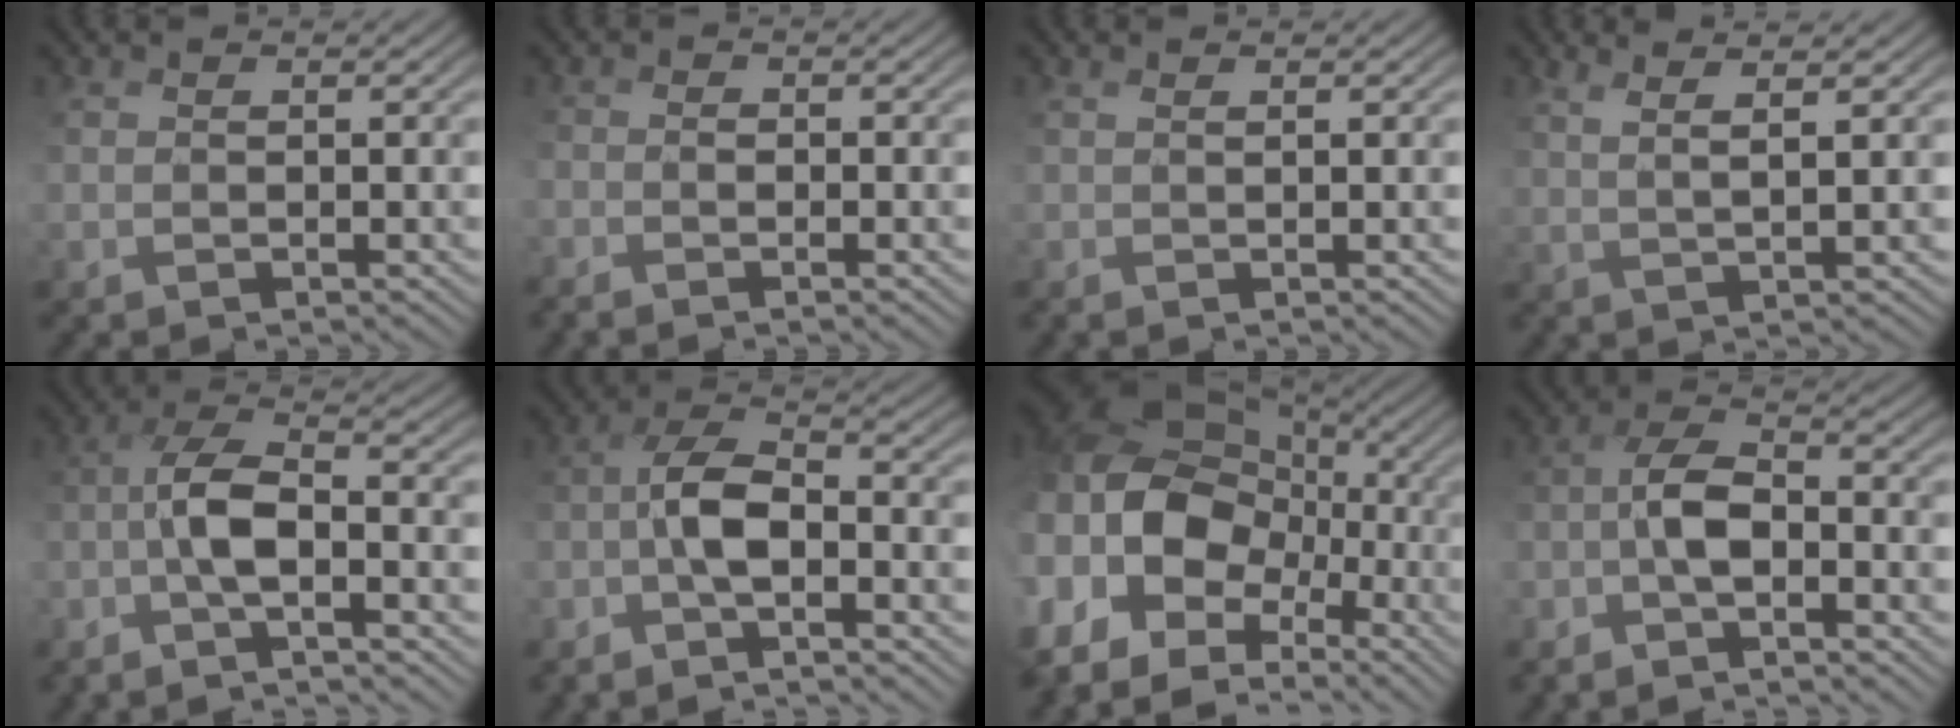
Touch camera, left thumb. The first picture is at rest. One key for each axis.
{"total": 2.3, "fx": -1.6, "fy": 0.9, "fz": 1.4, "tx": -0.023, "ty": 0.000, "tz": -0.029}
{"total": 1.1, "fx": 0.3, "fy": 0.1, "fz": 1.0, "tx": -0.022, "ty": 0.006, "tz": 0.002}
{"total": 4.8, "fx": 2.7, "fy": 0.7, "fz": 3.8, "tx": -0.060, "ty": 0.010, "tz": 0.035}
{"total": 6.8, "fx": -2.6, "fy": 2.0, "fz": 5.9, "tx": -0.116, "ty": 0.011, "tz": -0.066}
{"total": 6.4, "fx": -2.8, "fy": 2.2, "fz": 5.3, "tx": -0.104, "ty": 0.009, "tz": -0.070}
{"total": 18.9, "fx": -5.1, "fy": 13.4, "fz": 12.3, "tx": -0.303, "ty": 0.001, "tz": -0.095}
{"total": 5.7, "fx": -2.8, "fy": 2.1, "fz": 4.6, "tx": -0.090, "ty": 0.008, "tz": -0.069}